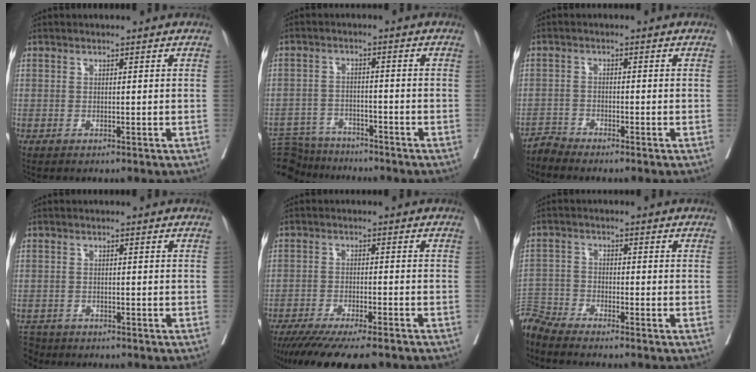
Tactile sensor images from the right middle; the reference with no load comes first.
{"total": 8.6, "force": [-8.4, 1.6, 0.6], "torque": [-0.010, 0.007, -0.139]}
{"total": 2.1, "force": [-2.0, -0.2, -0.8], "torque": [0.022, -0.012, -0.041]}
{"total": 3.8, "force": [-3.5, 1.6, -0.3], "torque": [0.005, -0.007, -0.063]}
{"total": 14.1, "force": [-11.7, 1.8, 7.7], "torque": [-0.119, -0.032, -0.178]}
{"total": 5.7, "force": [-5.6, -1.1, 0.1], "torque": [-0.006, -0.009, -0.111]}